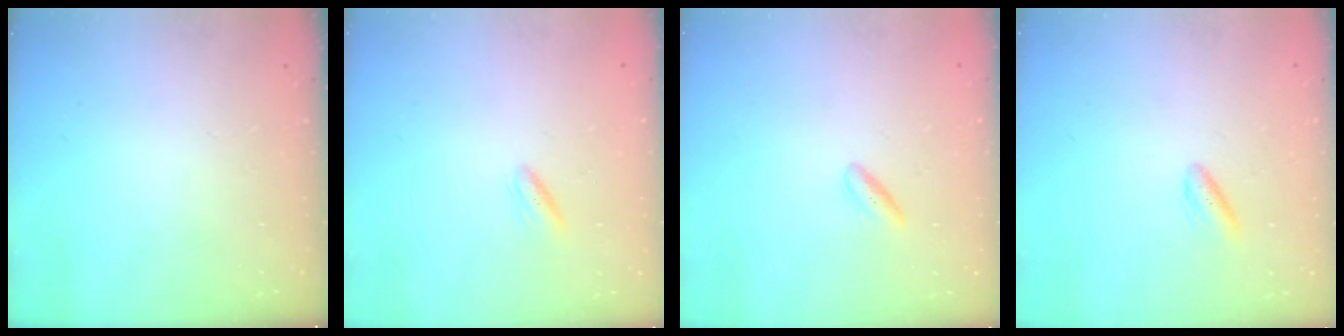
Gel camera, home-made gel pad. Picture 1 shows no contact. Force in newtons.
{"total": 3.3, "press": 3.1, "slide": 1.2}
{"total": 2.5, "press": 2.2, "slide": 1.1}
{"total": 2.8, "press": 2.5, "slide": 1.3}